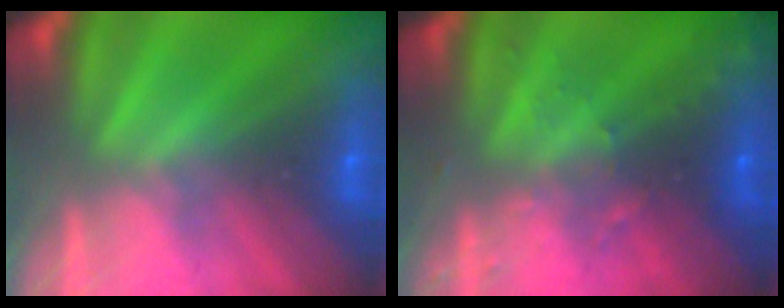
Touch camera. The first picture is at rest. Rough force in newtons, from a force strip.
{"total": 2.9}